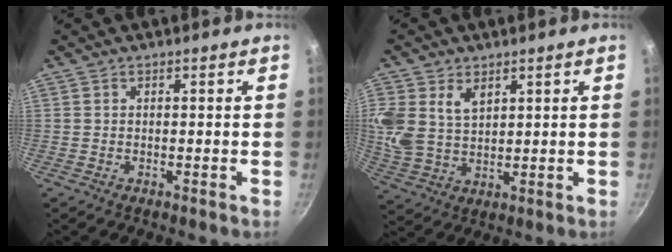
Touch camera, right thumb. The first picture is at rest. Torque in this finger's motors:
{"motor_torque": [0.12, 0.42, 0.37, 0.10, 0.10]}